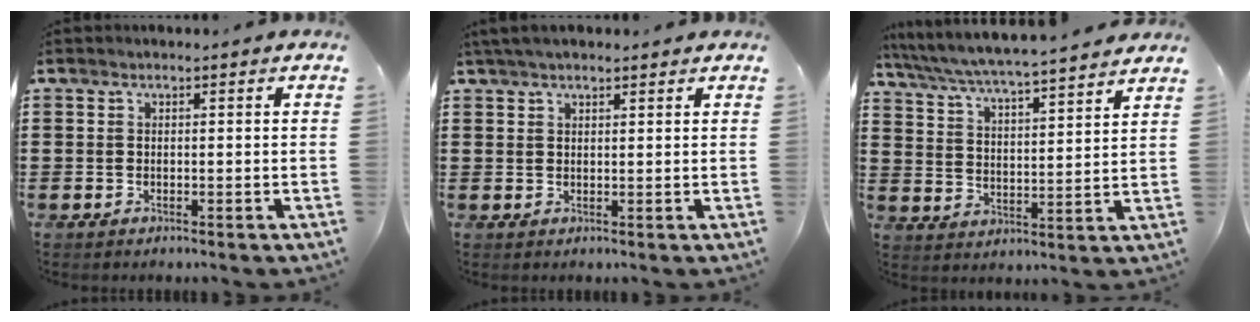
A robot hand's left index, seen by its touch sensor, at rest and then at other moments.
{"total": 2.3, "force": [1.8, 0.6, 1.2], "torque": [-0.027, 0.004, 0.034]}
{"total": 4.6, "force": [4.4, -0.4, 1.4], "torque": [-0.050, -0.037, 0.069]}